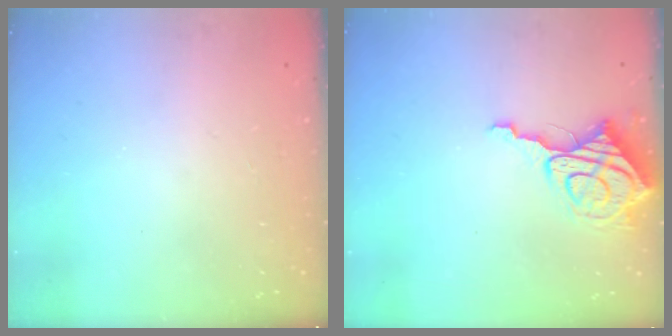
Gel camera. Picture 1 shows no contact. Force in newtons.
{"total": 11.7, "press": 11.6, "slide": 1.4}